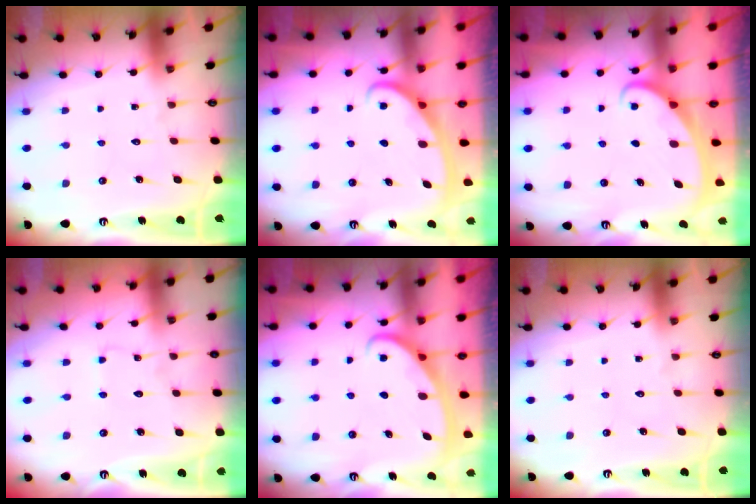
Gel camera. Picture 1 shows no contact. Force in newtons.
{"total": 2.8, "press": 2.8, "slide": 0.4}
{"total": 2.1, "press": 2.1, "slide": 0.4}
{"total": 1.8, "press": 1.8, "slide": 0.1}
{"total": 2.8, "press": 2.8, "slide": 0.4}
{"total": 0.0}